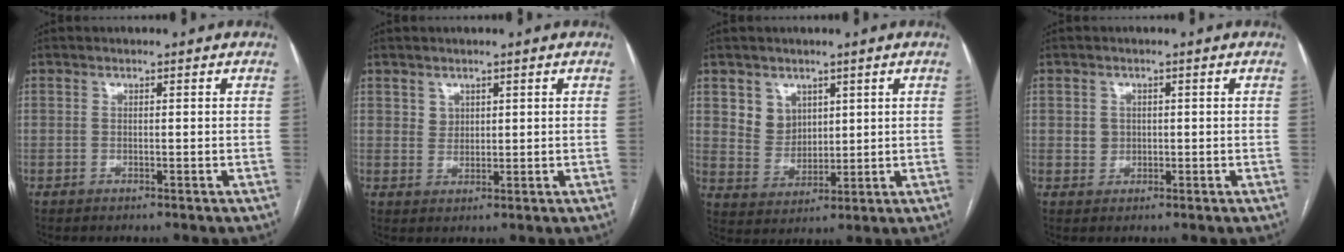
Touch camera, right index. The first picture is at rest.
{"total": 2.1, "force": [1.2, 1.7, 0.4], "torque": [-0.003, 0.000, 0.020]}
{"total": 5.4, "force": [2.7, 4.4, 1.4], "torque": [-0.032, 0.005, 0.060]}
{"total": 2.0, "force": [0.2, 1.9, 0.5], "torque": [-0.007, 0.006, 0.006]}